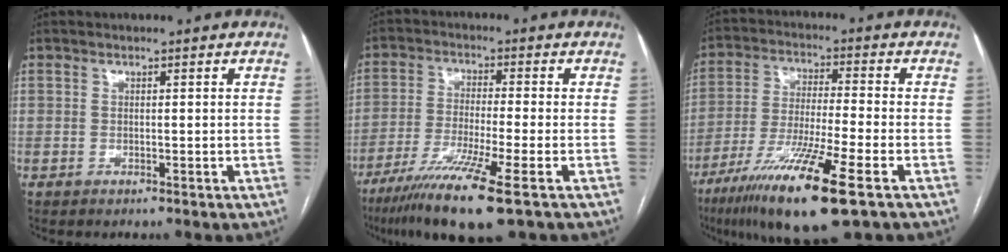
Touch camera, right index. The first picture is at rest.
{"total": 12.1, "force": [-7.2, -0.4, 9.7], "torque": [-0.187, -0.032, -0.127]}
{"total": 15.8, "force": [-8.6, 0.5, 13.2], "torque": [-0.260, -0.042, -0.153]}